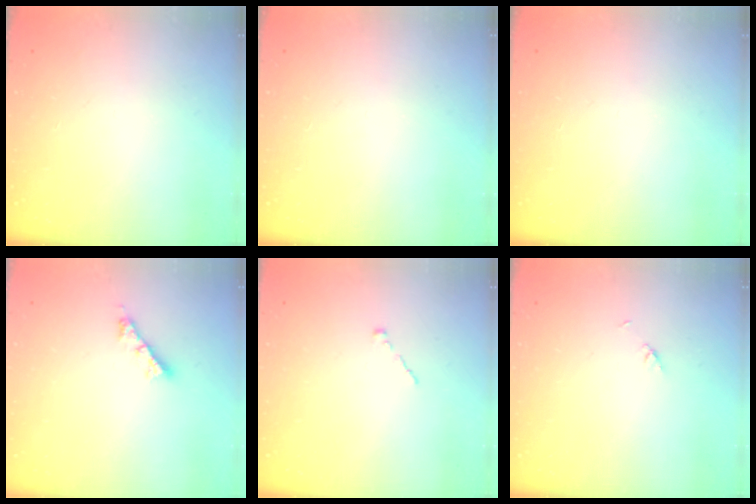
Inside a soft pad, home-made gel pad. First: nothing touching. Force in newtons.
{"total": 0.0}
{"total": 0.0}
{"total": 4.1, "press": 4.0, "slide": 0.3}
{"total": 0.0}
{"total": 2.1, "press": 2.1, "slide": 0.3}